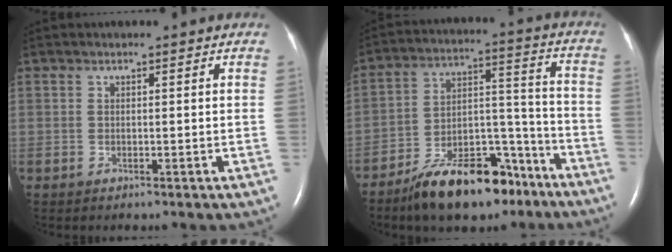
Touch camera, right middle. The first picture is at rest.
{"total": 15.8, "force": [-11.4, 6.1, 9.0], "torque": [-0.134, 0.034, -0.183]}